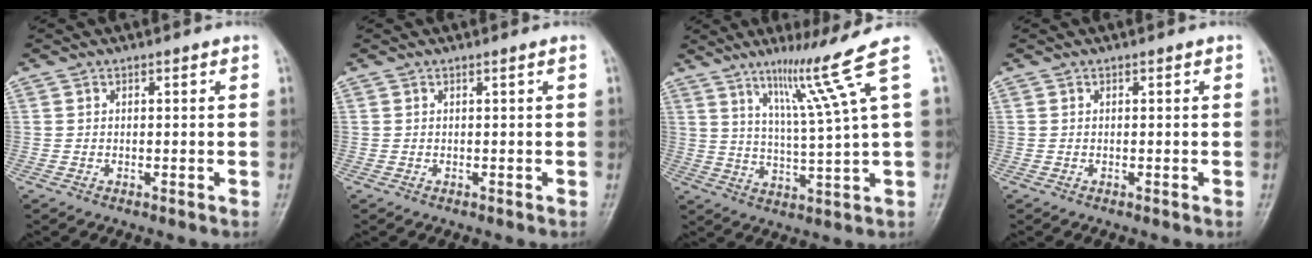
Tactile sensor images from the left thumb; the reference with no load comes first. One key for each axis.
{"total": 0.0}
{"total": 11.6, "fx": 6.1, "fy": -1.7, "fz": 9.7, "tx": -0.155, "ty": -0.040, "tz": 0.107}
{"total": 0.0}